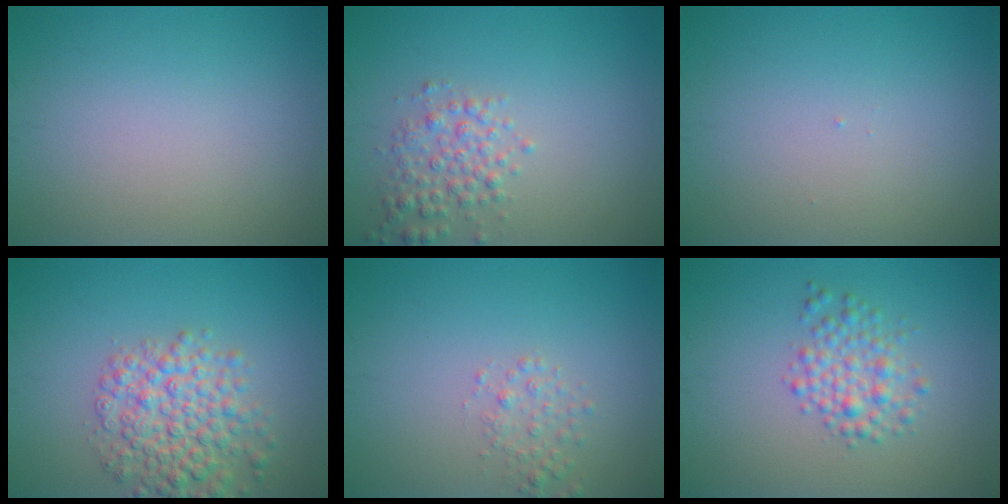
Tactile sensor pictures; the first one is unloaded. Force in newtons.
{"total": 2.7, "press": 2.7, "slide": 0.0}
{"total": 0.0}
{"total": 5.7, "press": 5.7, "slide": 0.2}
{"total": 1.5, "press": 1.5, "slide": 0.1}
{"total": 2.9, "press": 2.9, "slide": 0.0}